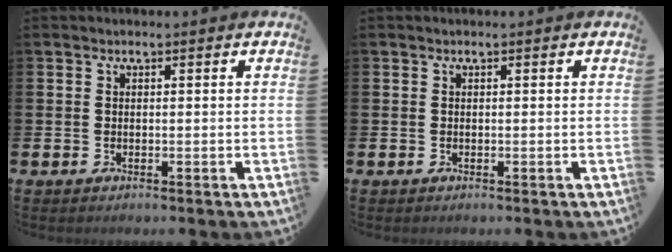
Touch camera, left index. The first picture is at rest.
{"total": 0.0}